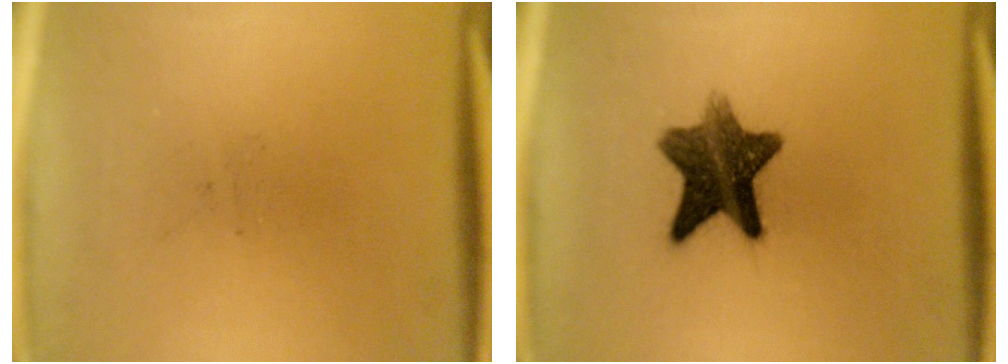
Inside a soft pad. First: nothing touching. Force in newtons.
{"total": 10.5}